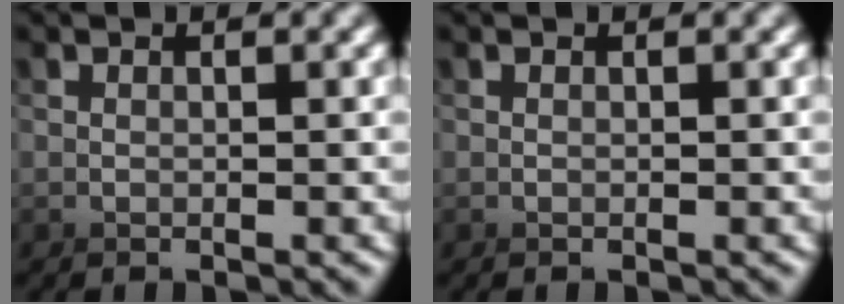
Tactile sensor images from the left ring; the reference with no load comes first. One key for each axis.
{"total": 0.0}